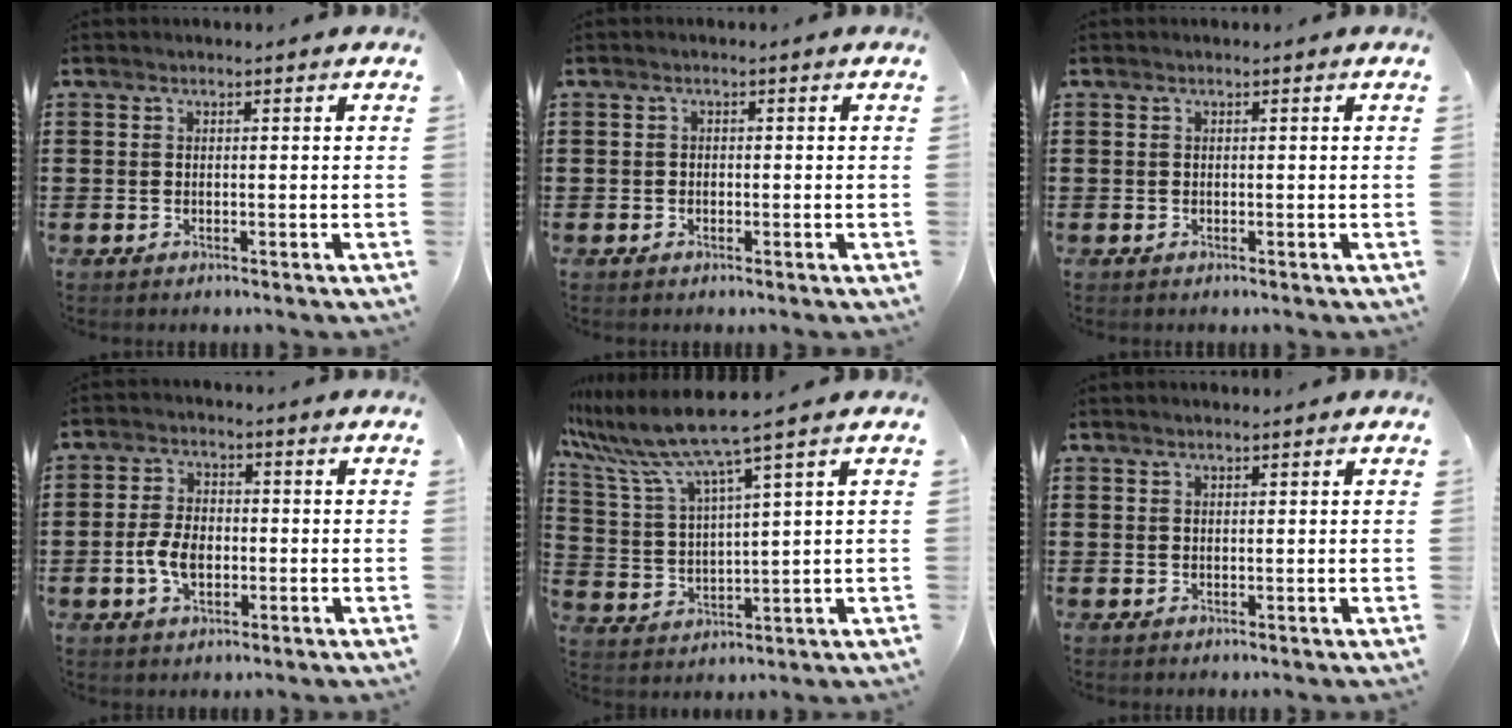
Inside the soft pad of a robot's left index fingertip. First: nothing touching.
{"total": 0.7, "force": [-0.4, 0.6, 0.2], "torque": [-0.007, 0.001, -0.008]}
{"total": 0.0}
{"total": 5.4, "force": [-1.2, 3.2, 4.1], "torque": [-0.095, 0.001, -0.026]}
{"total": 8.0, "force": [6.4, -0.5, 4.8], "torque": [-0.119, -0.037, 0.107]}
{"total": 0.8, "force": [0.6, 0.0, 0.5], "torque": [-0.010, -0.001, 0.012]}